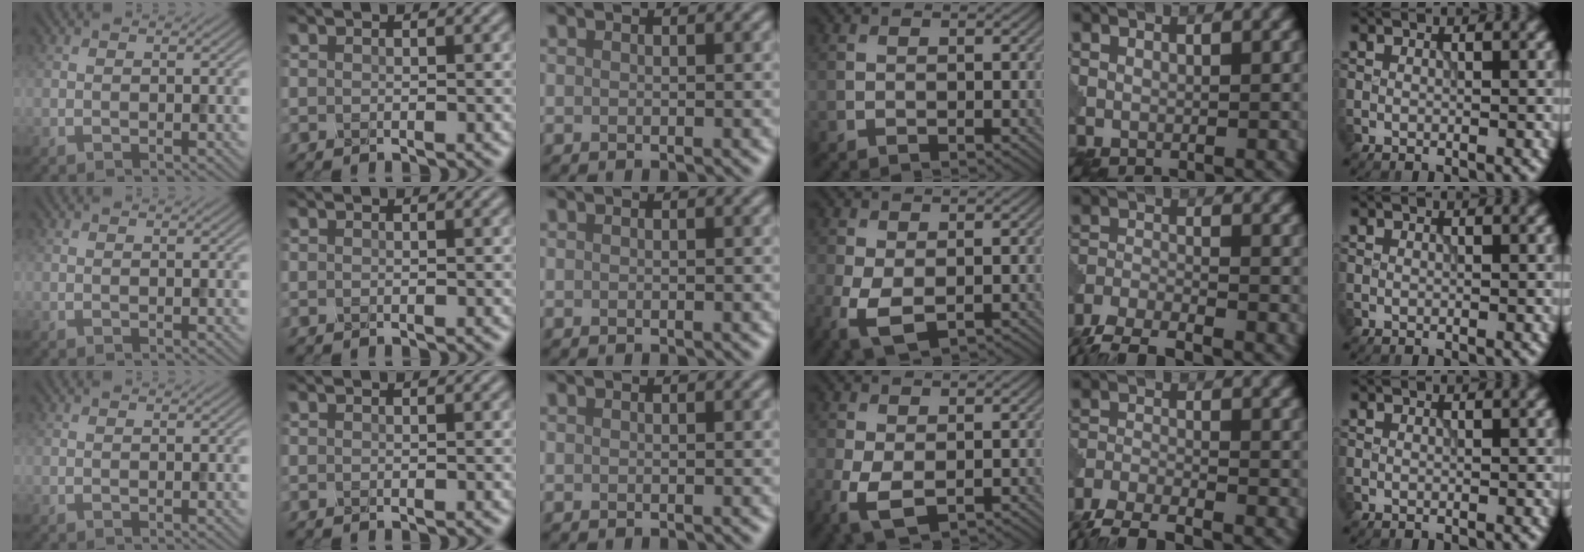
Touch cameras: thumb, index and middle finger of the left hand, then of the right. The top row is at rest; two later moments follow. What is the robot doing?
{"motion": "squeeze", "object": "foam earplug"}